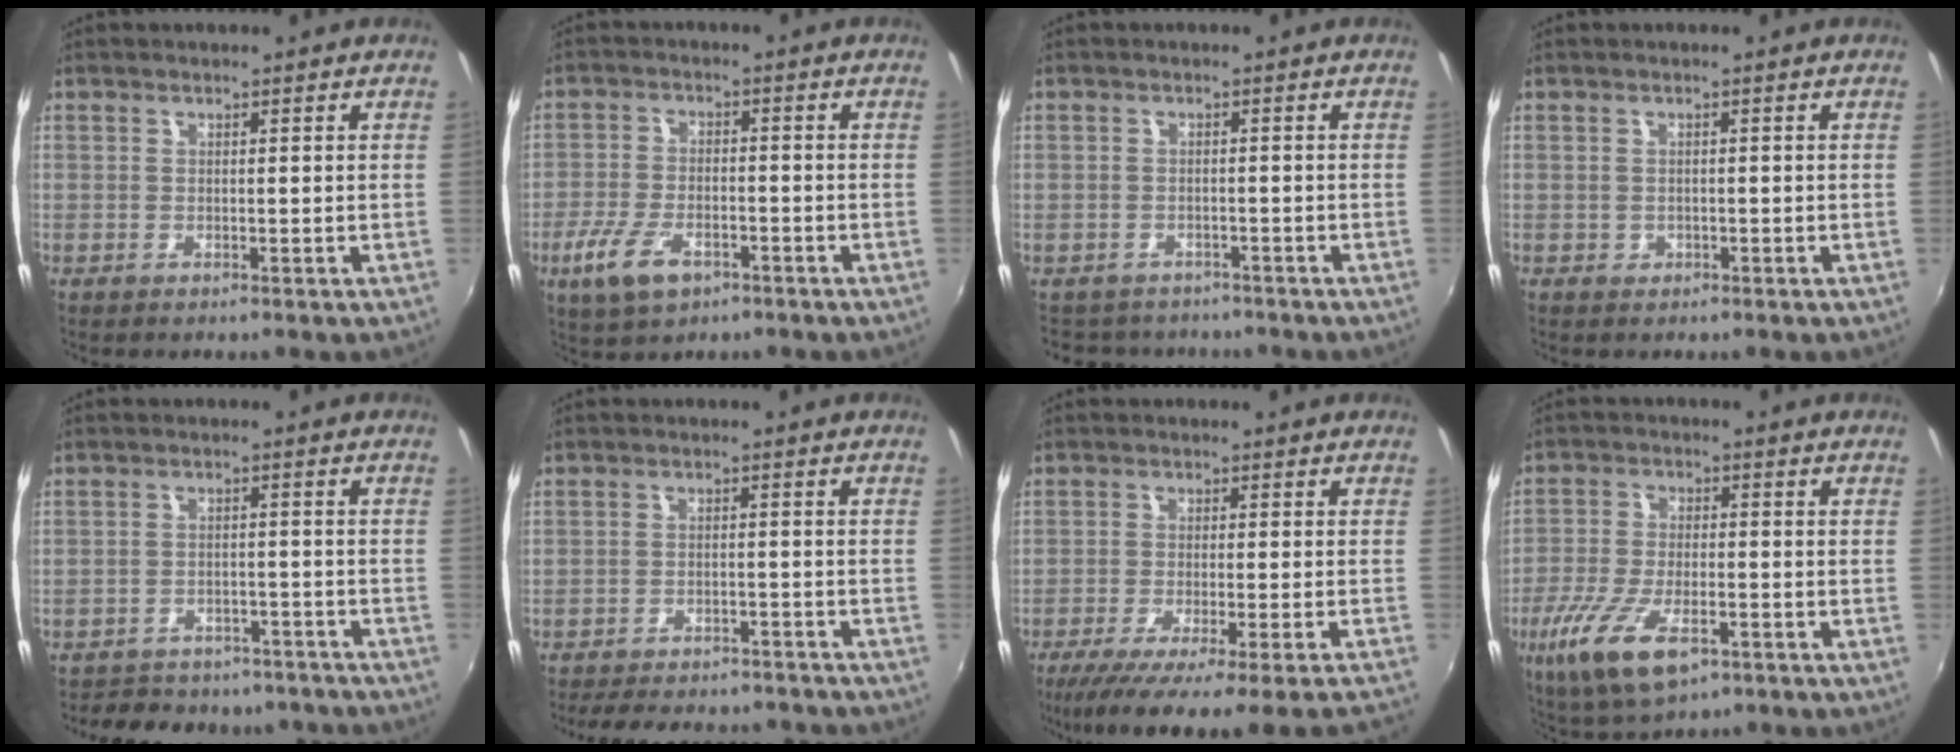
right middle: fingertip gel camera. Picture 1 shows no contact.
{"total": 8.5, "force": [-4.7, 4.4, 5.7], "torque": [-0.136, -0.014, -0.082]}
{"total": 4.9, "force": [-3.6, 3.4, 0.1], "torque": [-0.004, 0.020, -0.055]}
{"total": 1.2, "force": [-0.4, 1.1, 0.2], "torque": [-0.003, -0.003, -0.003]}
{"total": 15.6, "force": [-13.4, 6.3, 4.9], "torque": [-0.113, 0.010, -0.161]}
{"total": 15.7, "force": [-13.6, 4.8, 6.1], "torque": [-0.132, -0.009, -0.177]}
{"total": 14.3, "force": [-12.1, -0.8, 7.5], "torque": [-0.137, -0.059, -0.180]}
{"total": 13.0, "force": [-6.6, 5.3, 9.9], "torque": [-0.214, -0.036, -0.121]}